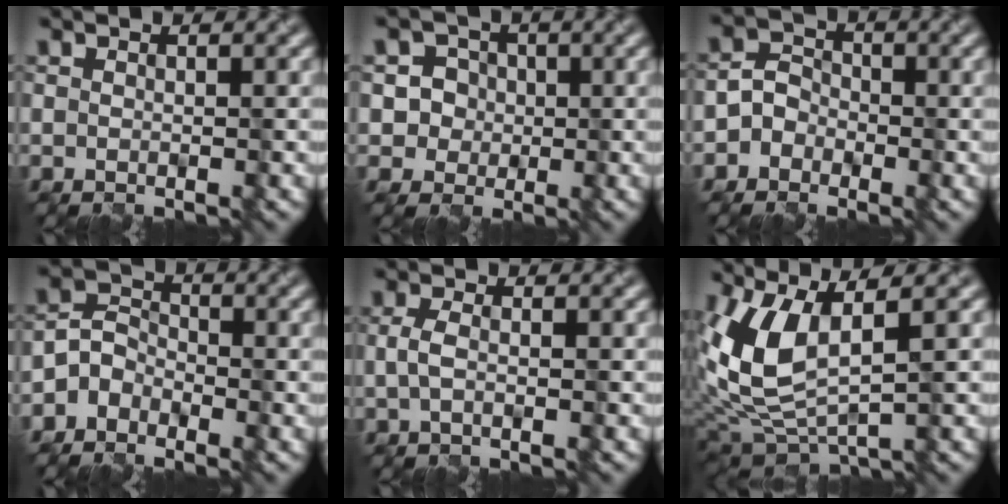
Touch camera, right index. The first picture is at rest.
{"total": 3.9, "force": [0.4, 3.7, 1.0], "torque": [-0.003, 0.011, 0.000]}
{"total": 2.6, "force": [-1.3, 2.2, 0.5], "torque": [0.006, 0.010, -0.035]}
{"total": 3.1, "force": [-2.1, 2.3, 0.7], "torque": [-0.004, 0.012, -0.052]}
{"total": 1.7, "force": [-0.2, 0.8, 1.5], "torque": [-0.039, 0.002, -0.004]}
{"total": 7.7, "force": [1.5, 3.4, 6.7], "torque": [-0.167, -0.003, 0.034]}